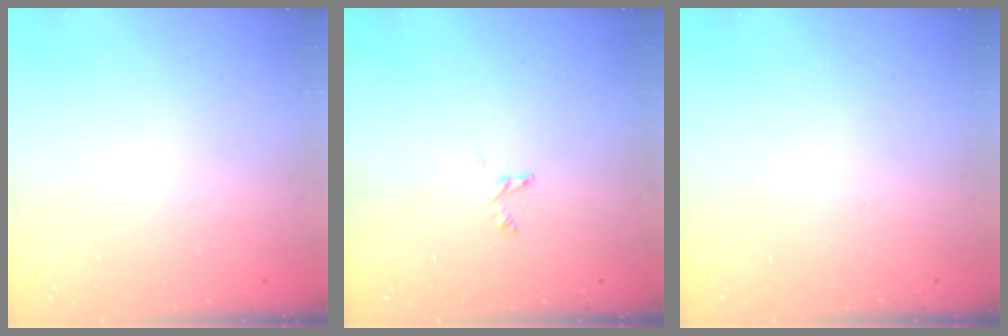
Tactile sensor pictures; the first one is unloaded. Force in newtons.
{"total": 2.8, "press": 2.8, "slide": 0.3}
{"total": 0.0}